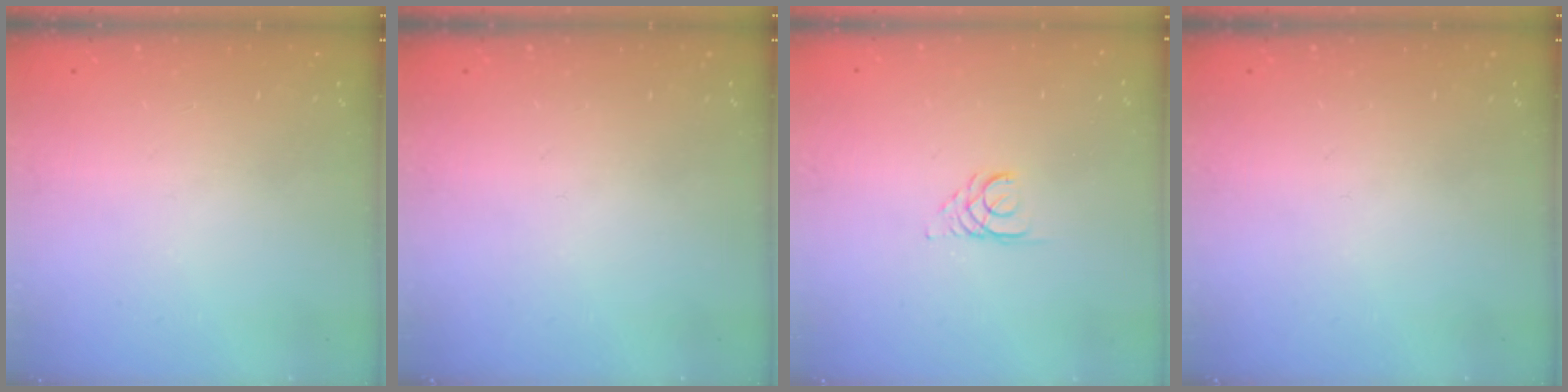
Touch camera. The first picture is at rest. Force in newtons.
{"total": 0.0}
{"total": 2.6, "press": 2.6, "slide": 0.2}
{"total": 0.0}